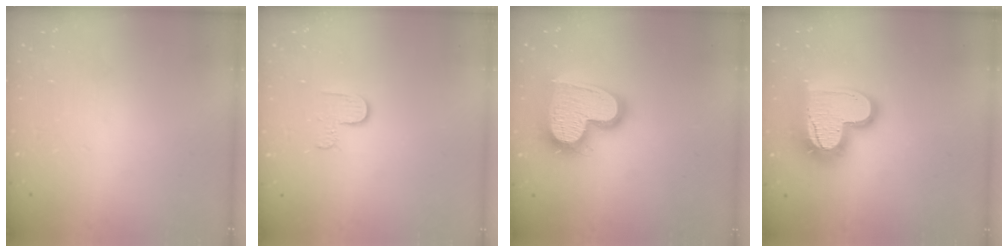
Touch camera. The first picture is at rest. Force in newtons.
{"total": 2.9, "press": 2.9, "slide": 0.3}
{"total": 20.6, "press": 20.5, "slide": 1.4}
{"total": 17.7, "press": 17.7, "slide": 1.5}